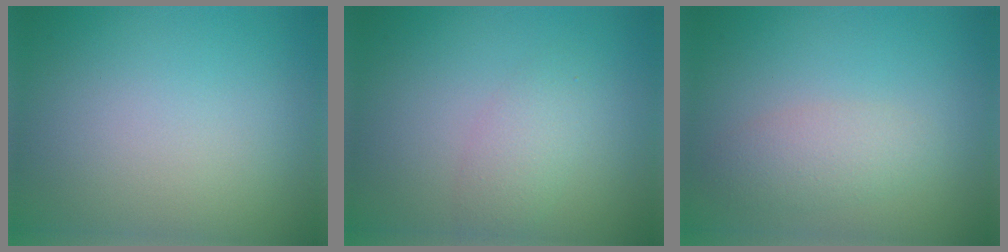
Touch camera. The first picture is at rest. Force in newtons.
{"total": 2.3, "press": 2.3, "slide": 0.1}
{"total": 2.4, "press": 2.4, "slide": 0.1}